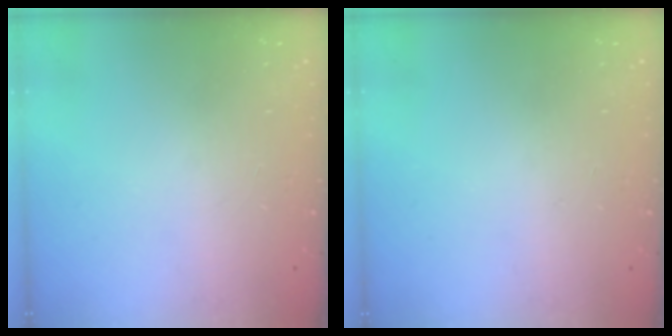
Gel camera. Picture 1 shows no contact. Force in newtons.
{"total": 0.0}